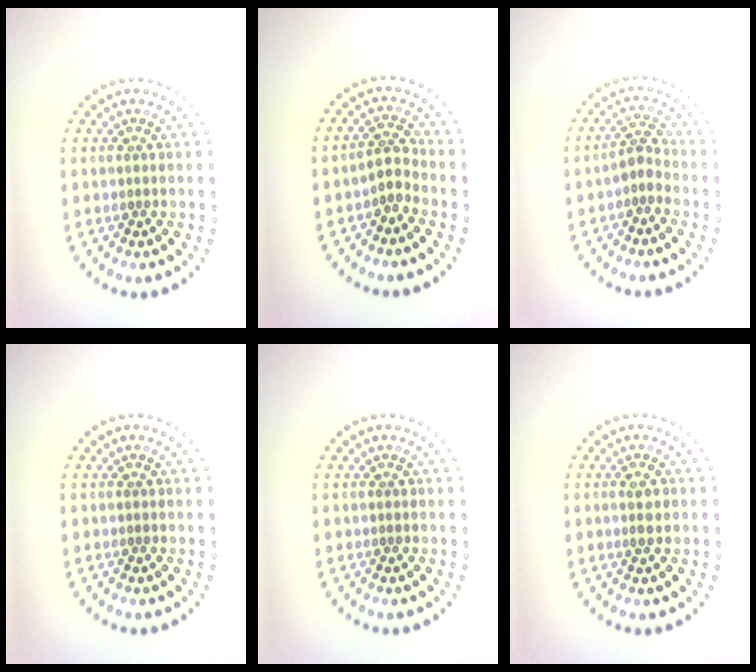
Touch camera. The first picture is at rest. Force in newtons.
{"total": 2.0, "press": 1.4, "slide": 1.4}
{"total": 2.0, "press": 1.6, "slide": 1.3}
{"total": 0.0}
{"total": 0.0}
{"total": 1.6, "press": 1.4, "slide": 0.7}